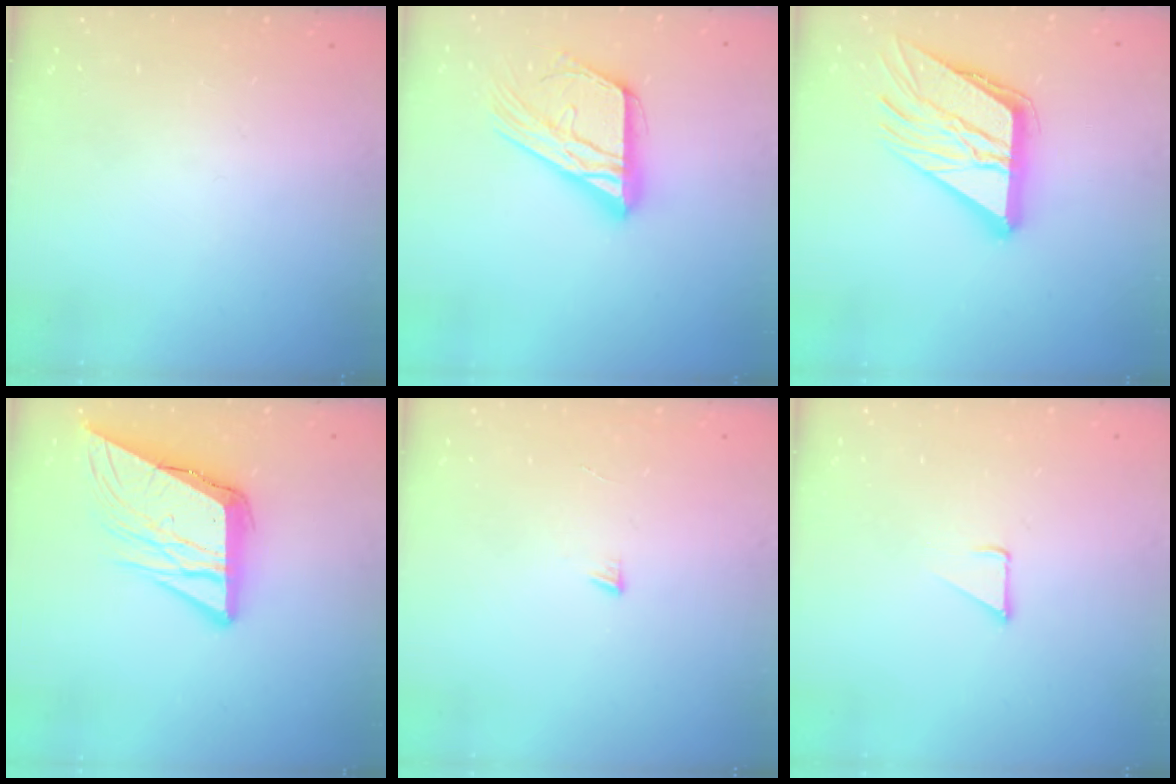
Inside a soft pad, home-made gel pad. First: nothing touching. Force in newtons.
{"total": 18.7, "press": 18.6, "slide": 1.8}
{"total": 18.0, "press": 17.9, "slide": 2.5}
{"total": 12.9, "press": 12.7, "slide": 2.0}
{"total": 3.0, "press": 3.0, "slide": 0.3}
{"total": 2.8, "press": 2.8, "slide": 0.2}